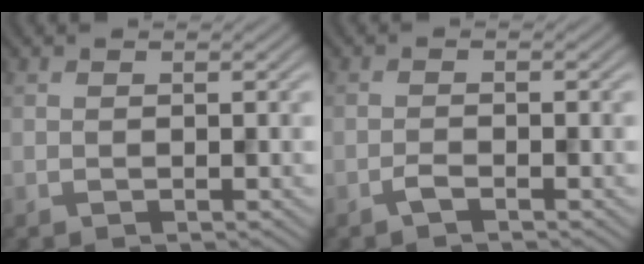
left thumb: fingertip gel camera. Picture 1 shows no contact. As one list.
[{"total": 1.2, "force": [-0.9, 0.1, 0.7], "torque": [-0.015, 0.003, -0.021]}]